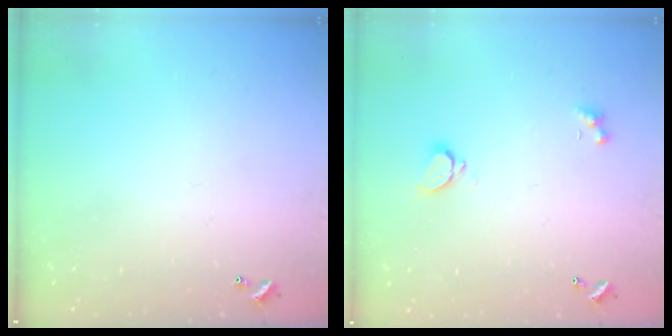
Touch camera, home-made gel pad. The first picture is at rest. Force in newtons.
{"total": 2.1, "press": 1.8, "slide": 1.0}